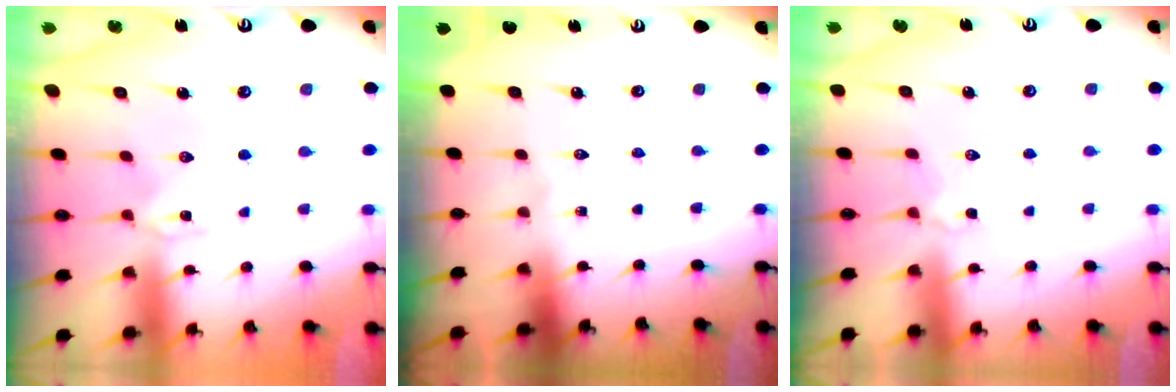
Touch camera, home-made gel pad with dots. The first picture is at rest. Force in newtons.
{"total": 0.0}
{"total": 2.9, "press": 2.9, "slide": 0.6}